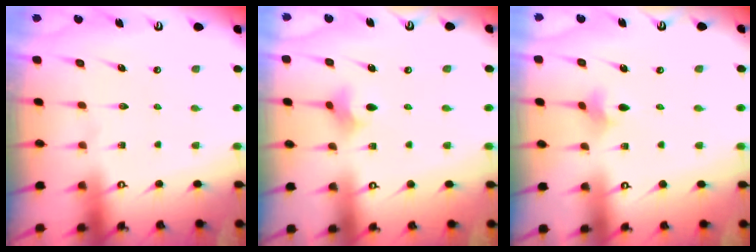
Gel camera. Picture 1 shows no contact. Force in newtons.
{"total": 4.2, "press": 4.2, "slide": 0.7}
{"total": 2.1, "press": 2.1, "slide": 0.5}